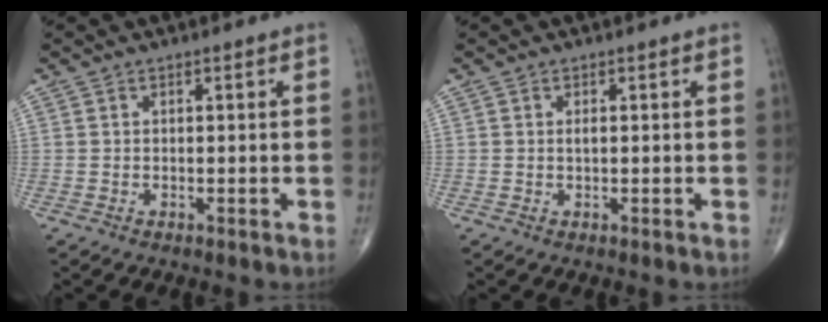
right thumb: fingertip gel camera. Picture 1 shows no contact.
{"total": 0.7, "force": [0.1, 0.3, 0.7], "torque": [-0.012, 0.000, -0.001]}